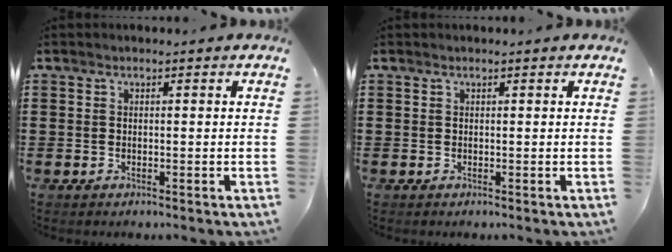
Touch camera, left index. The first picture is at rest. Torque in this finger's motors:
{"motor_torque": [2.14, -0.01, 0.16, -0.01]}